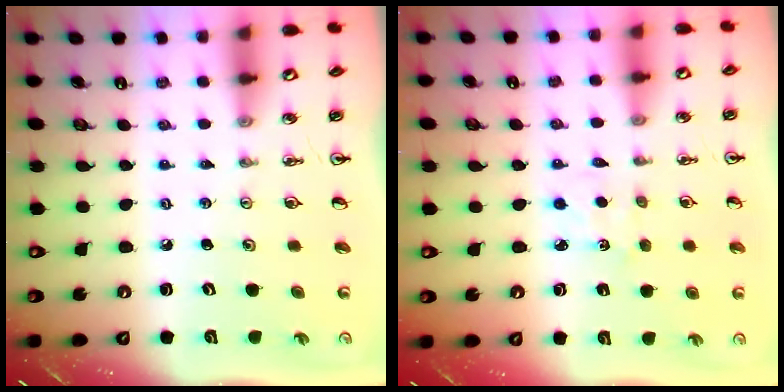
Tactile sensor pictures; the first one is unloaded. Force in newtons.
{"total": 3.2, "press": 3.2, "slide": 0.4}